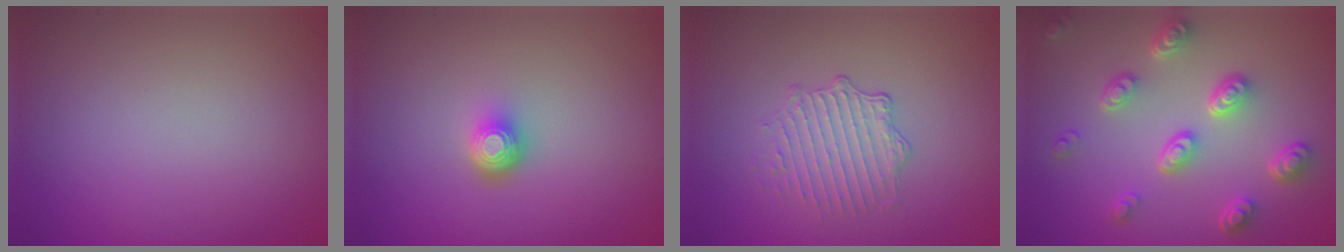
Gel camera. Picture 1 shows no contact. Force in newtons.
{"total": 2.2, "press": 1.5, "slide": 1.6}
{"total": 2.3, "press": 1.6, "slide": 1.6}
{"total": 4.6, "press": 3.5, "slide": 2.9}